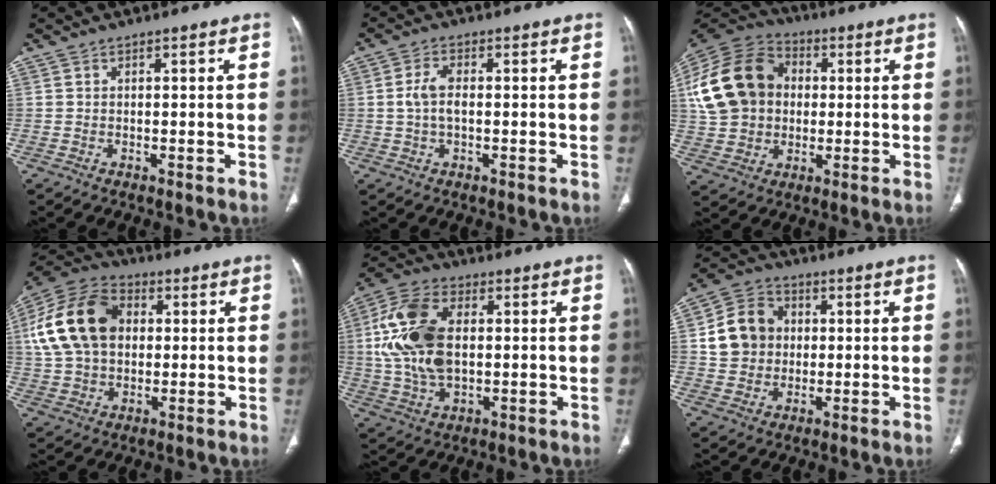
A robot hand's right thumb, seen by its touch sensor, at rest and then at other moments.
{"total": 4.2, "force": [0.0, 2.1, 3.6], "torque": [-0.083, 0.009, -0.002]}
{"total": 19.5, "force": [2.6, 15.6, 11.5], "torque": [-0.220, 0.026, 0.046]}
{"total": 18.8, "force": [3.3, 13.2, 12.9], "torque": [-0.239, 0.022, 0.057]}
{"total": 16.0, "force": [1.8, 9.6, 12.7], "torque": [-0.258, 0.010, 0.033]}
{"total": 11.1, "force": [1.2, 9.7, 5.2], "torque": [-0.073, 0.015, 0.018]}